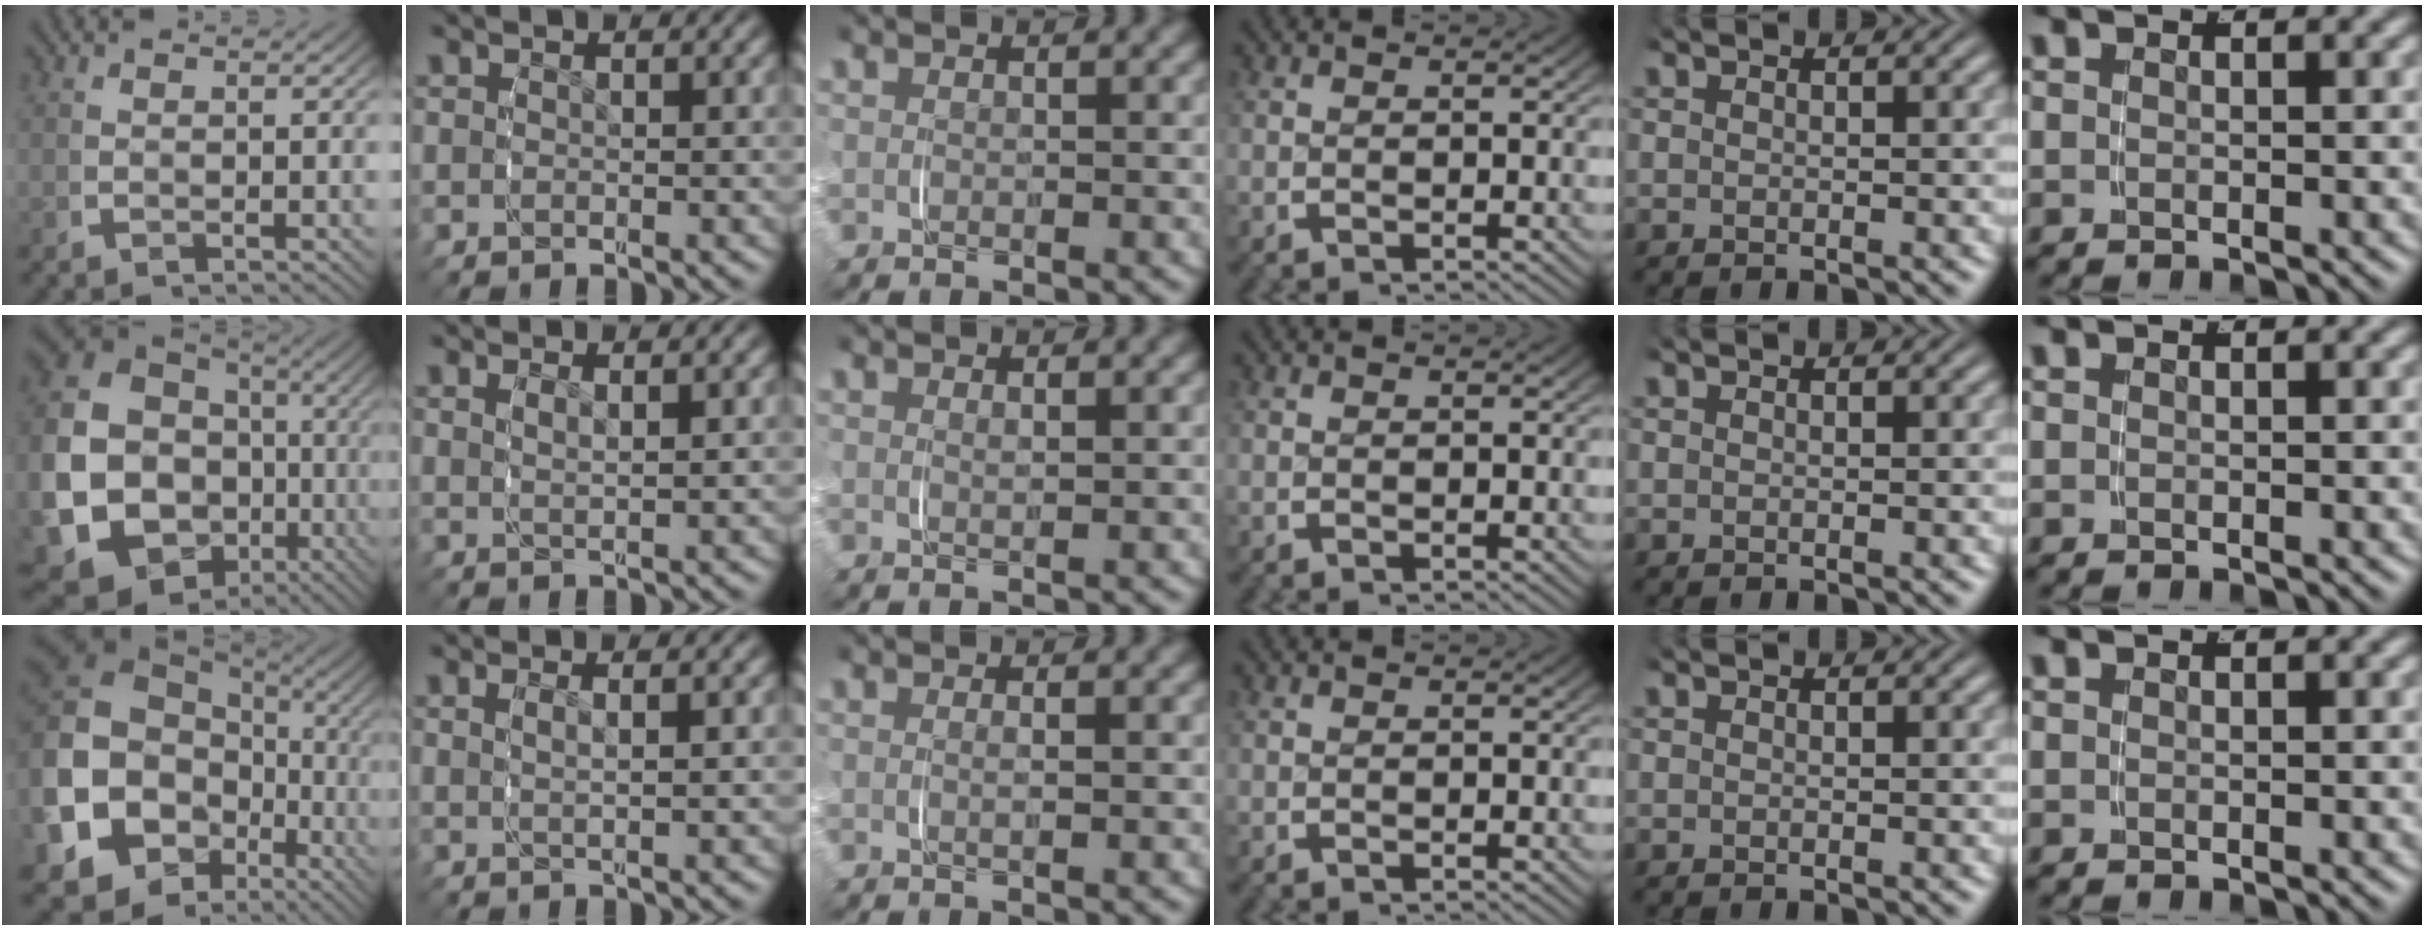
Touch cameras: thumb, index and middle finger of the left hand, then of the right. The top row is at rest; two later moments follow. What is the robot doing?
{"motion": "grasp_and_lifting", "object": "napkin"}